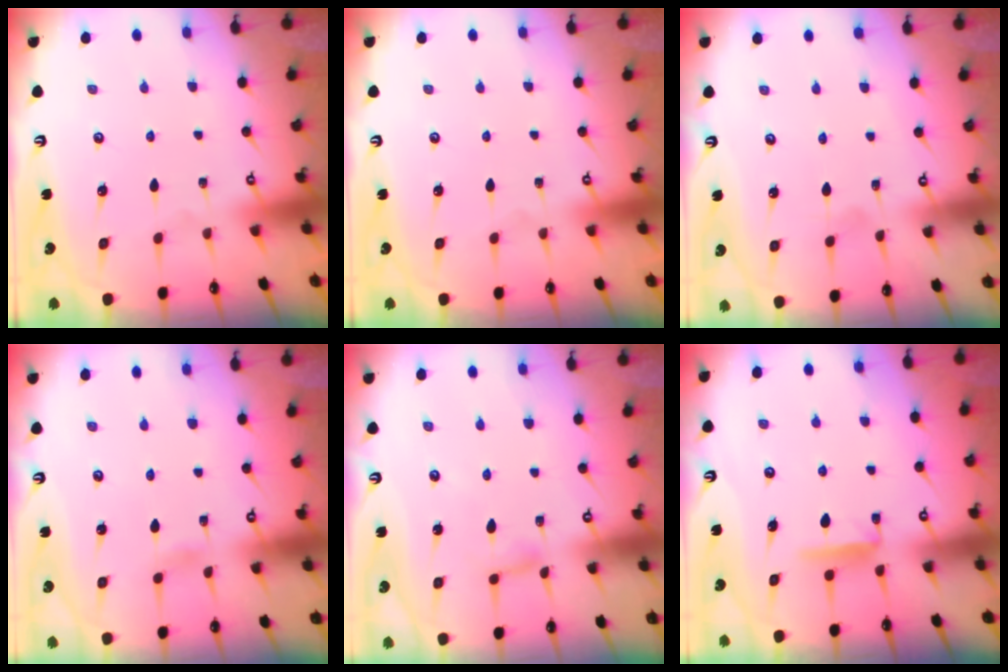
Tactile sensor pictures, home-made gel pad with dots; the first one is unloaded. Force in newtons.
{"total": 0.0}
{"total": 2.5, "press": 2.5, "slide": 0.4}
{"total": 1.7, "press": 1.7, "slide": 0.2}
{"total": 2.6, "press": 2.6, "slide": 0.3}
{"total": 5.4, "press": 5.4, "slide": 0.7}